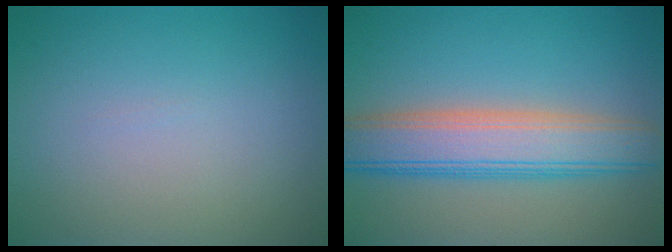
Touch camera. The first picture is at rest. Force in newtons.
{"total": 7.1, "press": 7.1, "slide": 0.3}